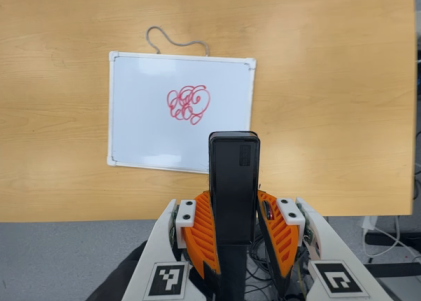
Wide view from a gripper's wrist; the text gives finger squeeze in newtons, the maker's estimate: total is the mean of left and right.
{"total": 4.8, "left": 3.3, "right": 6.3}